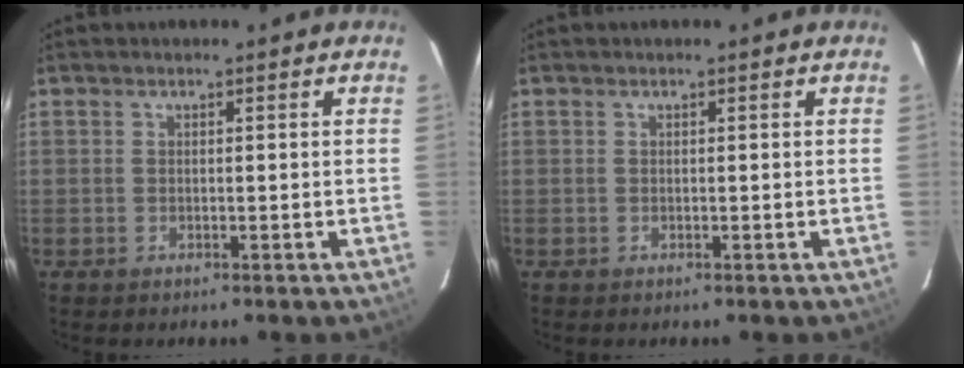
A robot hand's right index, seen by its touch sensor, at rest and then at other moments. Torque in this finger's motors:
{"motor_torque": [-0.05, 0.25, -0.02, 0.00]}